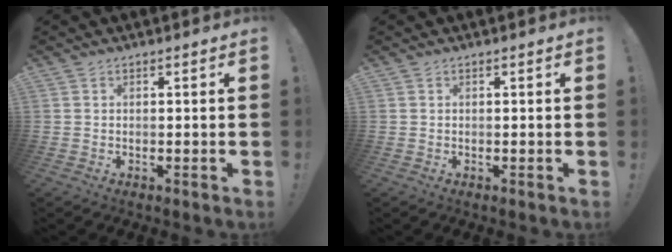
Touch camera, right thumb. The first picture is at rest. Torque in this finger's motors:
{"motor_torque": [0.00, 0.00, 0.07, -0.08, 0.00]}